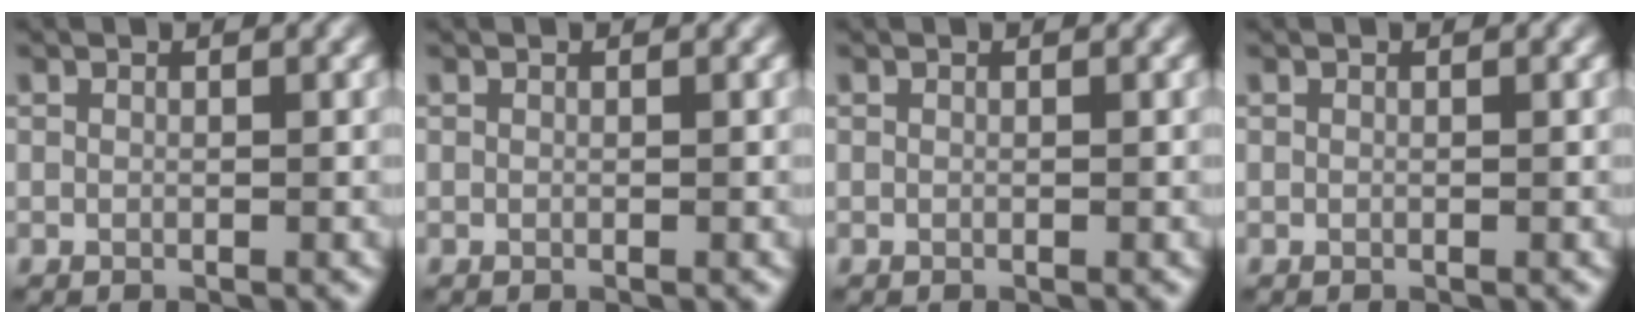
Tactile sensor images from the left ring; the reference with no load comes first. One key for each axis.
{"total": 0.0}
{"total": 0.0}
{"total": 0.0}